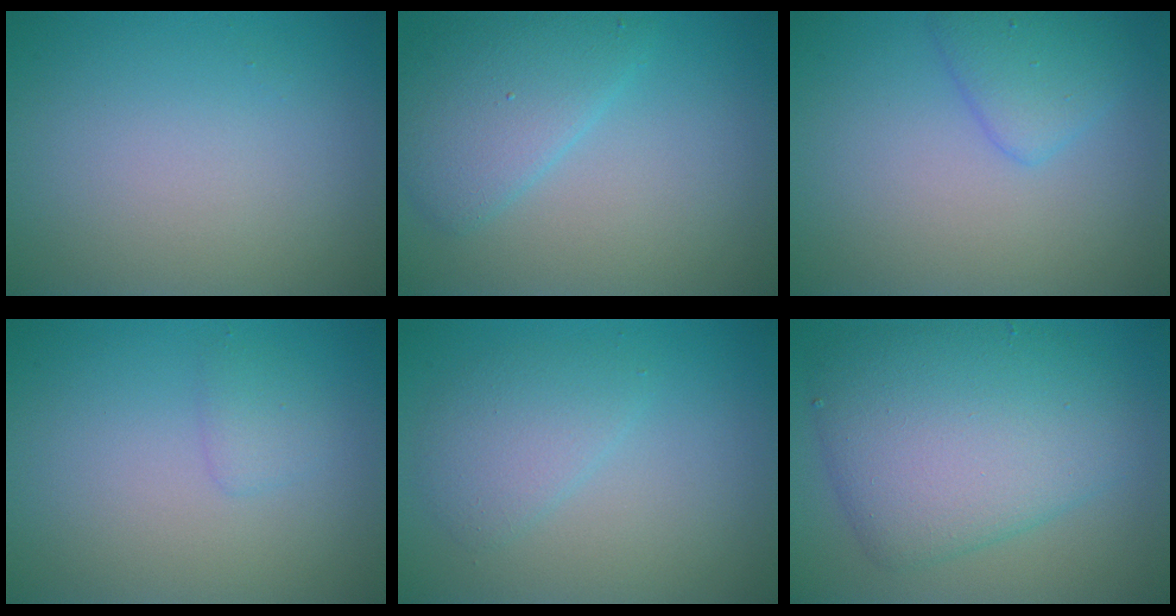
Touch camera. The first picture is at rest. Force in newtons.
{"total": 3.9, "press": 3.9, "slide": 0.2}
{"total": 2.5, "press": 2.5, "slide": 0.1}
{"total": 1.1, "press": 1.1, "slide": 0.1}
{"total": 2.6, "press": 2.6, "slide": 0.3}
{"total": 8.0, "press": 8.0, "slide": 0.2}